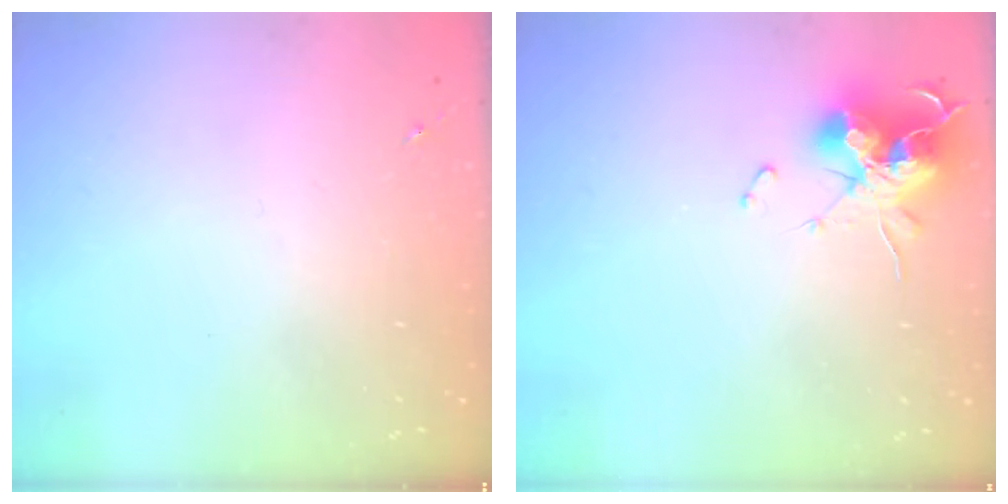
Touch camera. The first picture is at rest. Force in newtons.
{"total": 14.9, "press": 14.9, "slide": 0.9}